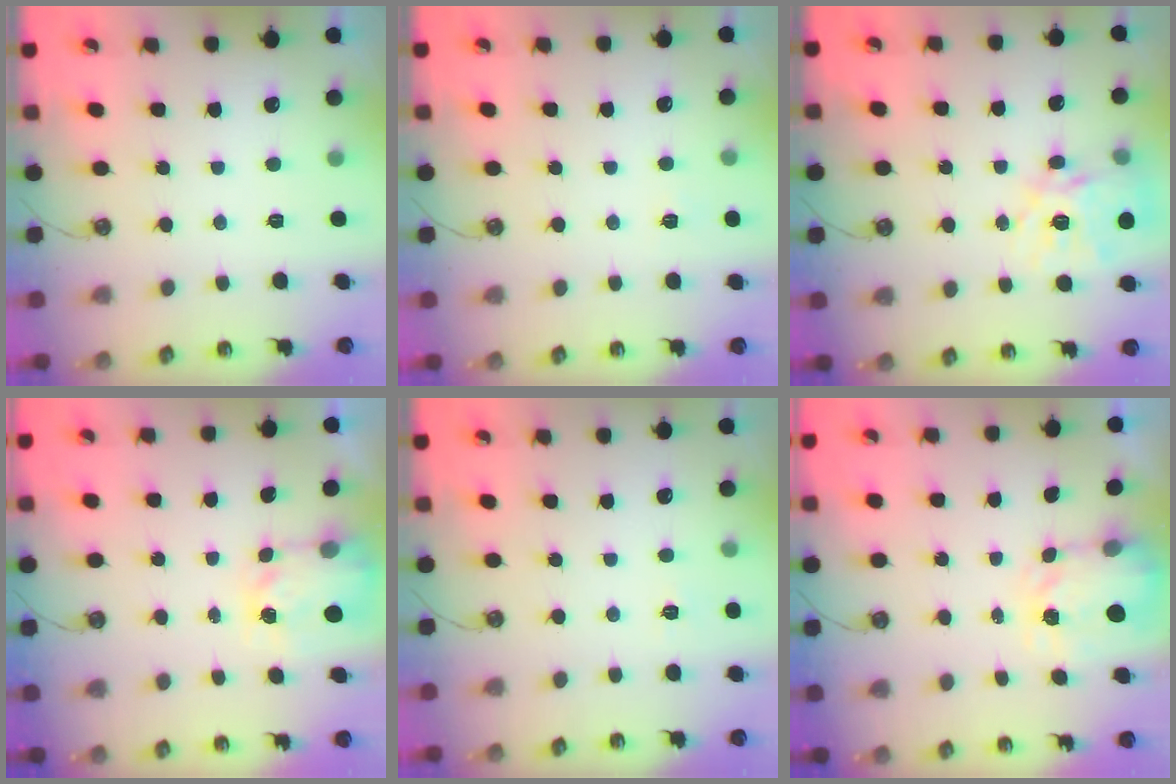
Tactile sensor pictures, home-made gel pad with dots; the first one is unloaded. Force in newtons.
{"total": 2.7, "press": 2.6, "slide": 0.4}
{"total": 16.8, "press": 16.7, "slide": 1.8}
{"total": 4.0, "press": 3.9, "slide": 0.6}
{"total": 3.7, "press": 3.6, "slide": 0.5}
{"total": 3.6, "press": 3.5, "slide": 0.5}